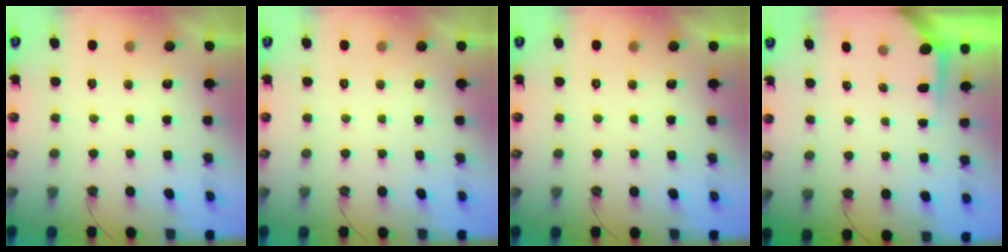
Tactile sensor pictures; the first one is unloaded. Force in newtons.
{"total": 0.0}
{"total": 0.0}
{"total": 3.5, "press": 3.5, "slide": 0.3}